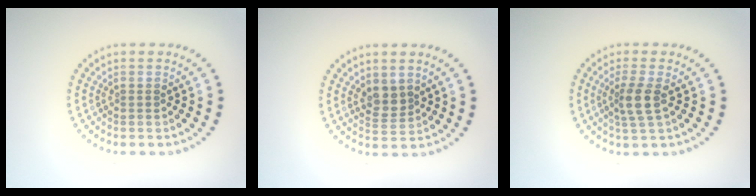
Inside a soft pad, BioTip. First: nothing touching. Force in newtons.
{"total": 2.1, "press": 1.8, "slide": 0.9}
{"total": 2.3, "press": 2.0, "slide": 1.3}